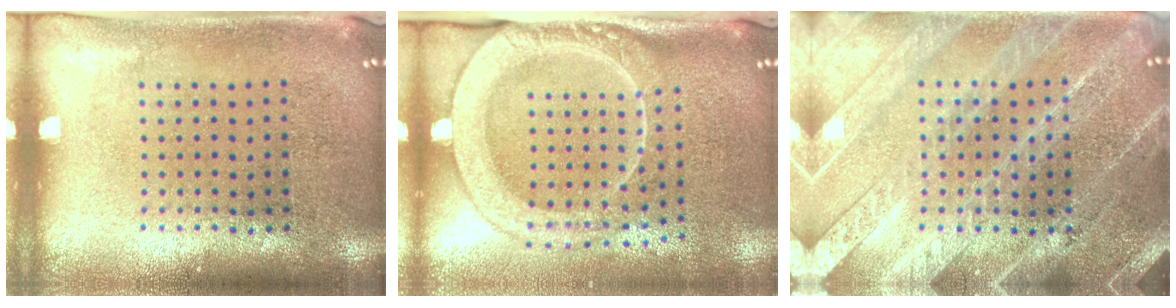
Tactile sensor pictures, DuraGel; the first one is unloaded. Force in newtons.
{"total": 2.5, "press": 2.0, "slide": 1.5}
{"total": 3.1, "press": 3.1, "slide": 0.4}